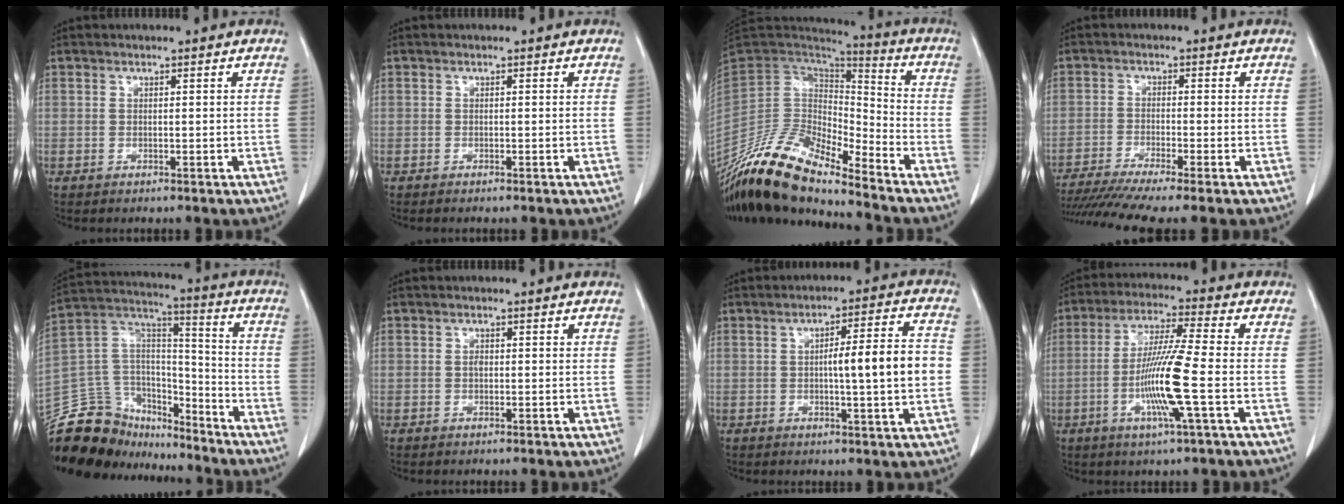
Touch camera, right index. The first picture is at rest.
{"total": 0.8, "force": [-0.7, -0.1, 0.4], "torque": [-0.005, 0.000, -0.009]}
{"total": 17.3, "force": [-14.9, 3.6, 8.1], "torque": [-0.144, 0.022, -0.280]}
{"total": 11.5, "force": [-9.5, -0.9, 6.4], "torque": [-0.095, -0.023, -0.151]}
{"total": 19.1, "force": [-16.8, 8.1, 3.8], "torque": [-0.082, 0.074, -0.282]}
{"total": 0.8, "force": [0.1, 0.5, 0.6], "torque": [-0.011, 0.001, 0.000]}
{"total": 9.6, "force": [-0.4, 0.5, 9.6], "torque": [-0.137, 0.015, -0.009]}
{"total": 11.2, "force": [-2.8, -0.8, 10.8], "torque": [-0.212, -0.011, -0.060]}